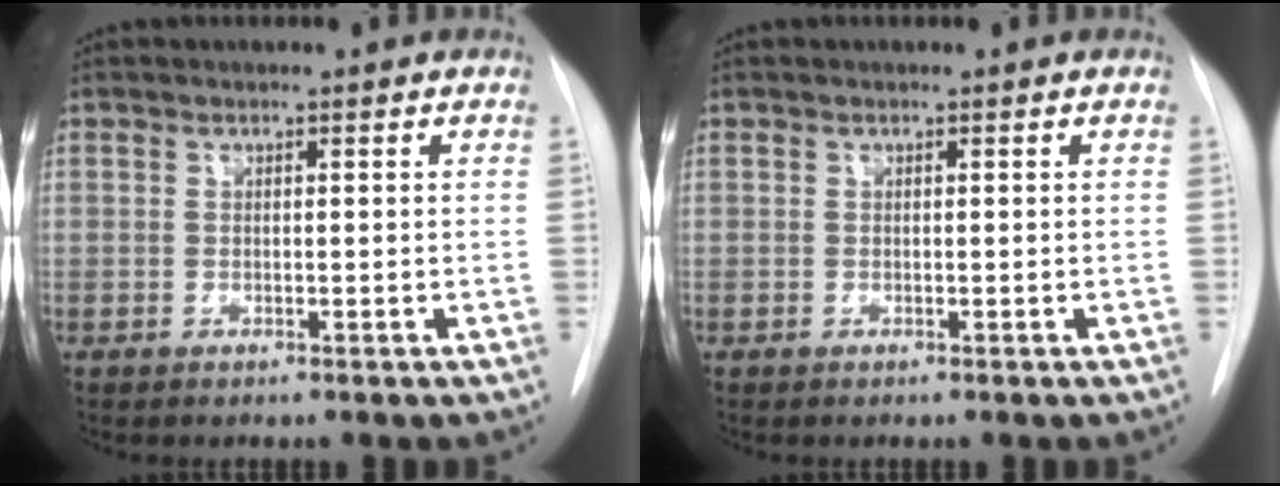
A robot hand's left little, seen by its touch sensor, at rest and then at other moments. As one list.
[{"total": 0.0}]